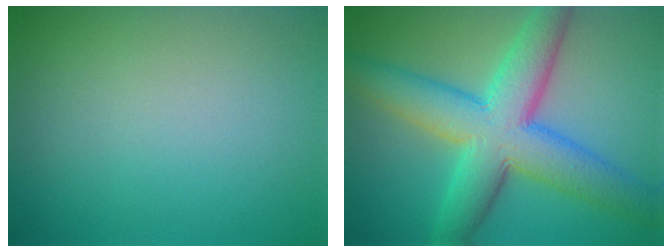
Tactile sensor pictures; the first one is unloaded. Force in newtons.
{"total": 9.5, "press": 9.5, "slide": 0.2}